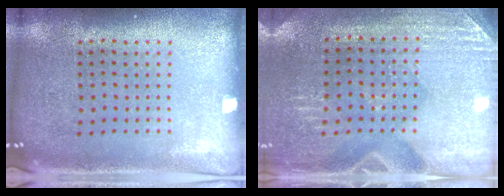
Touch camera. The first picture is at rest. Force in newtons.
{"total": 3.0, "press": 2.9, "slide": 0.7}